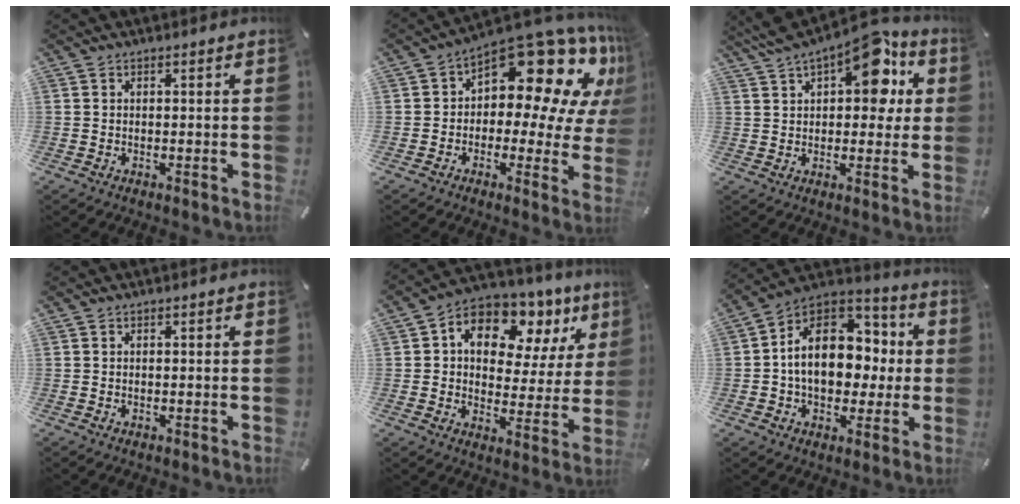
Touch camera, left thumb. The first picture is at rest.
{"total": 17.8, "force": [9.6, 9.2, 11.8], "torque": [-0.157, -0.084, 0.159]}
{"total": 15.1, "force": [7.9, 7.5, 10.4], "torque": [-0.149, -0.036, 0.134]}
{"total": 0.0}
{"total": 11.3, "force": [6.1, 7.6, 5.8], "torque": [-0.094, -0.048, 0.107]}
{"total": 16.6, "force": [0.4, 12.9, 10.5], "torque": [-0.166, 0.002, 0.011]}